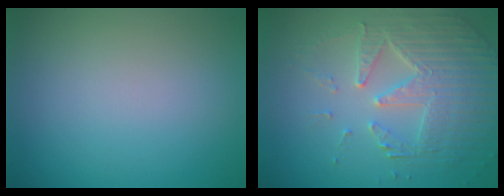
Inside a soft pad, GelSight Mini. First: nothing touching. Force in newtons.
{"total": 5.4, "press": 4.6, "slide": 3.0}